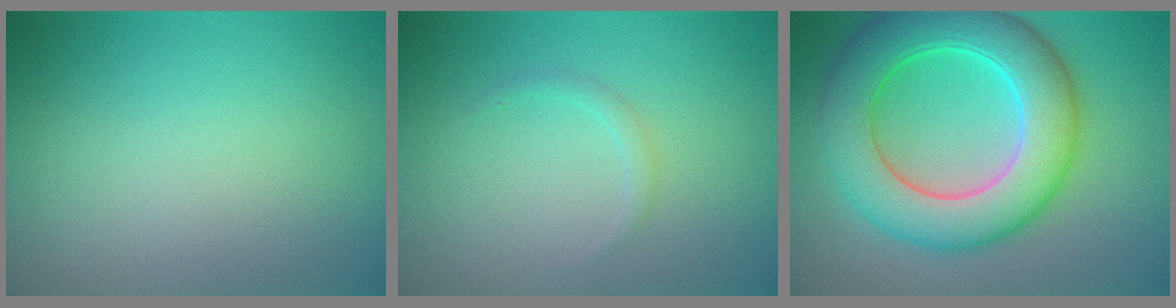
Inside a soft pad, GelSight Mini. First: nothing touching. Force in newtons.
{"total": 0.8, "press": 0.8, "slide": 0.1}
{"total": 9.6, "press": 9.6, "slide": 0.2}